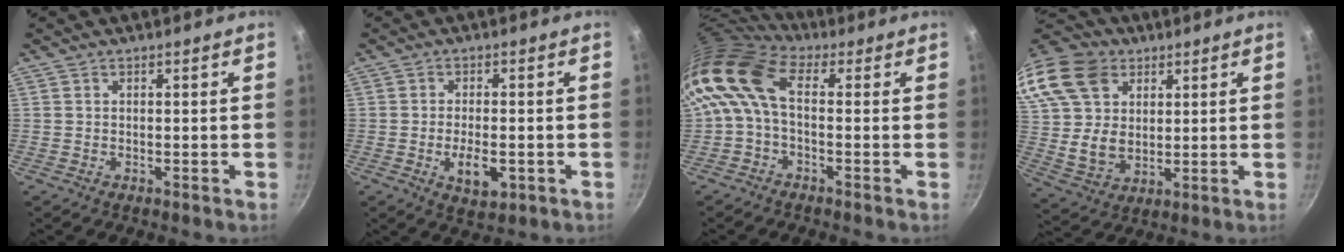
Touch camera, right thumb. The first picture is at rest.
{"total": 5.7, "force": [-1.6, 2.8, 4.7], "torque": [-0.070, 0.001, -0.018]}
{"total": 10.6, "force": [1.0, 5.6, 8.9], "torque": [-0.182, 0.023, 0.005]}
{"total": 23.5, "force": [10.7, 17.0, 12.3], "torque": [-0.268, 0.003, 0.208]}